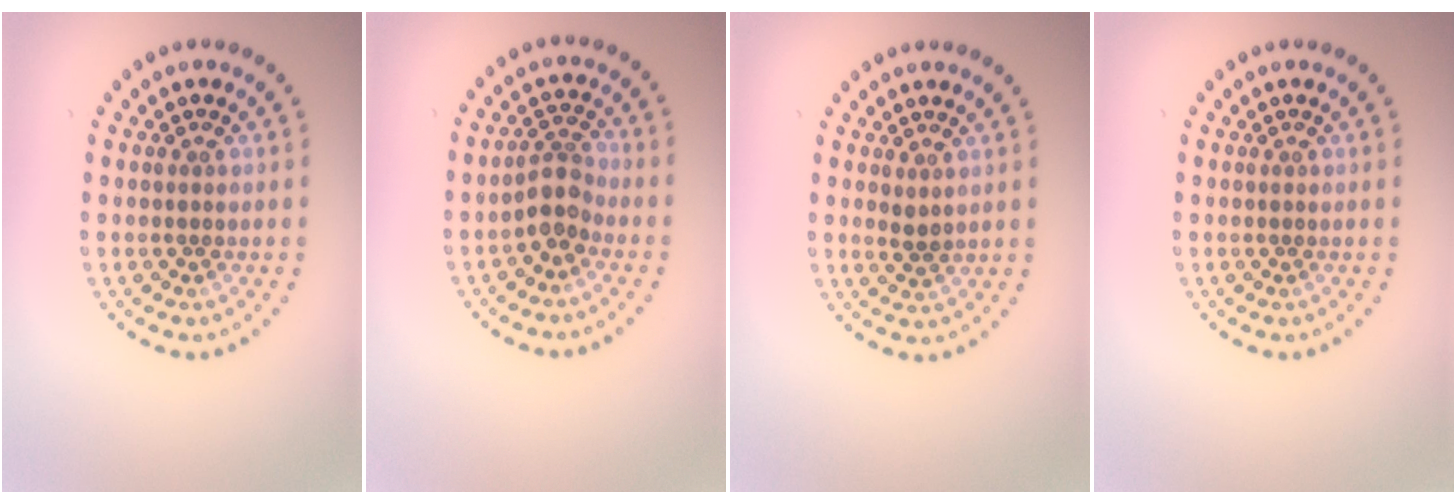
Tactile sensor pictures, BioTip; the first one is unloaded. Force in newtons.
{"total": 2.5, "press": 1.9, "slide": 1.6}
{"total": 1.0, "press": 0.8, "slide": 0.5}
{"total": 0.0}